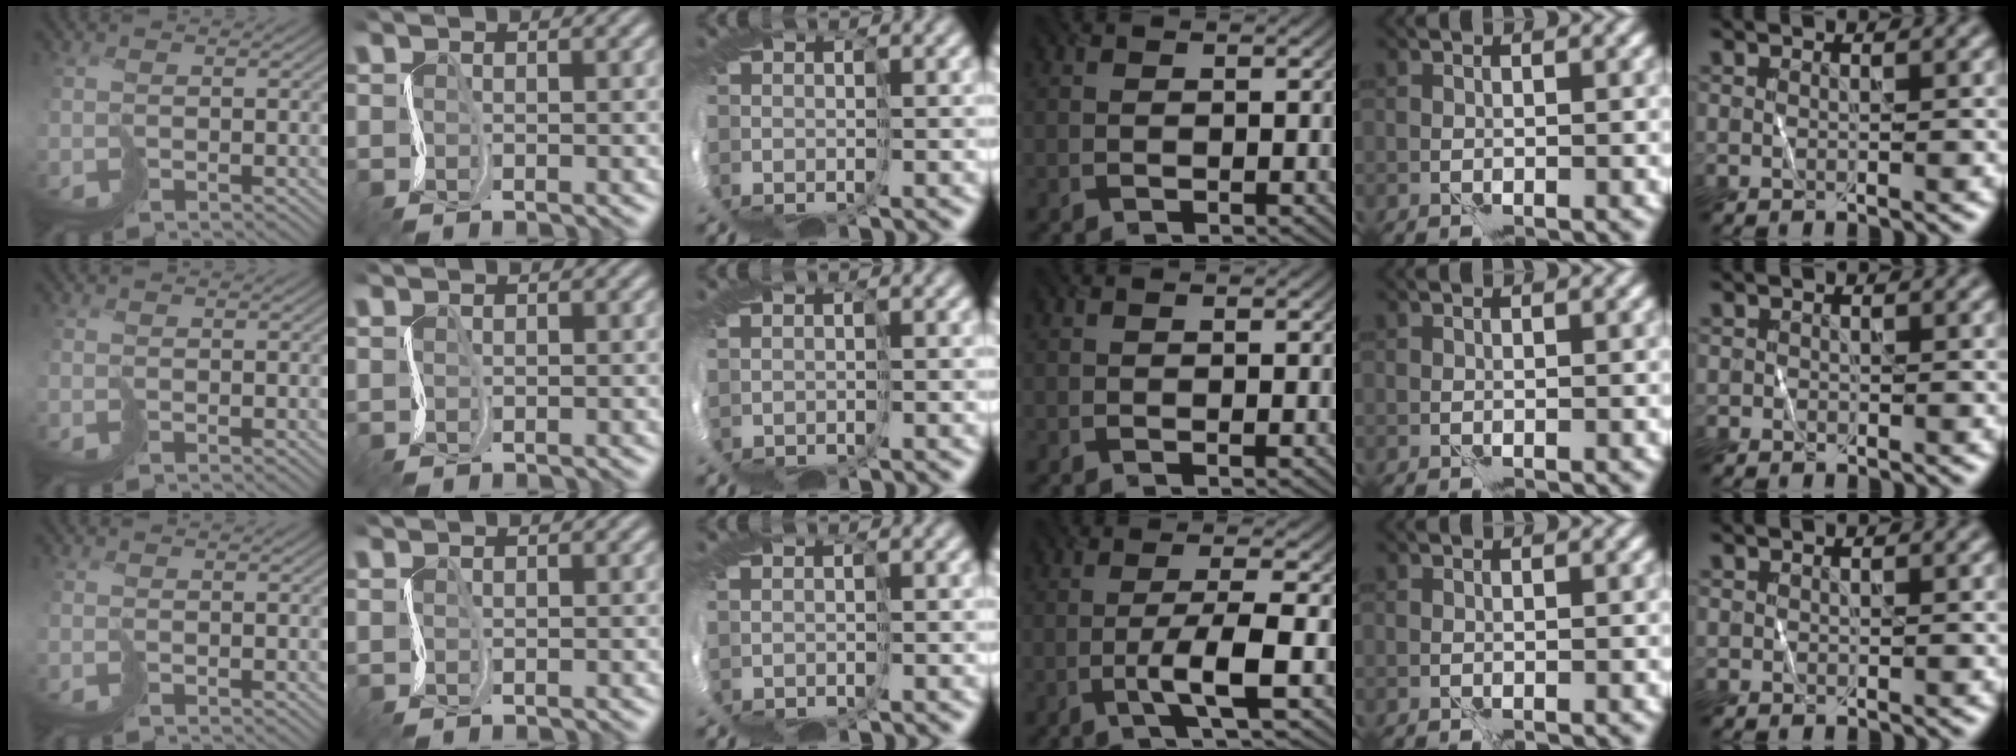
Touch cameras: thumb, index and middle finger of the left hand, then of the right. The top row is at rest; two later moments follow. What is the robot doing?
{"motion": "cut", "object": "tissue"}